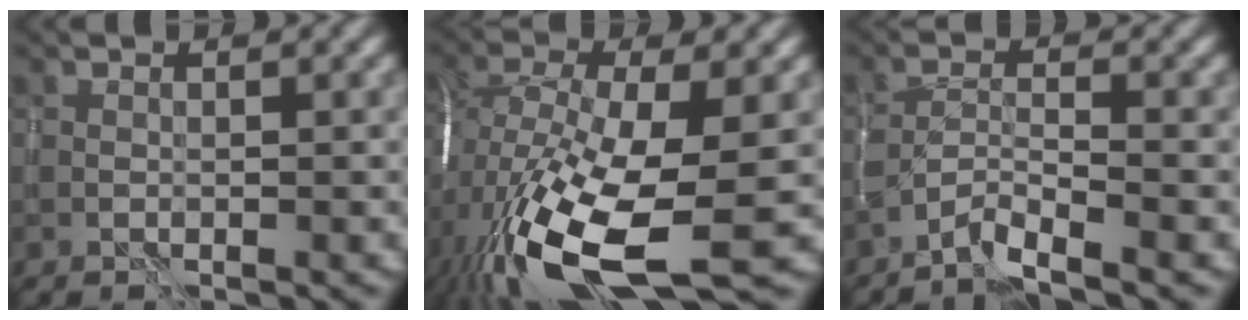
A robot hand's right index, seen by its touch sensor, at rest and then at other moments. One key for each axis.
{"total": 16.8, "fx": -5.1, "fy": 7.1, "fz": 14.4, "tx": -0.307, "ty": -0.041, "tz": -0.082}
{"total": 3.3, "fx": -2.5, "fy": 0.5, "fz": 2.1, "tx": -0.040, "ty": 0.001, "tz": -0.056}